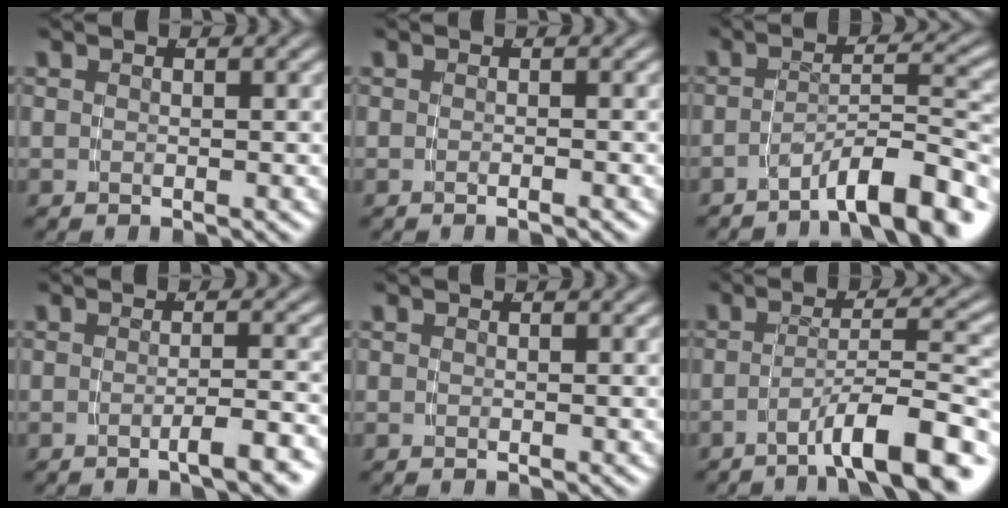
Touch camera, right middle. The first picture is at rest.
{"total": 0.6, "force": [-0.5, -0.3, 0.1], "torque": [-0.002, 0.005, -0.012]}
{"total": 6.7, "force": [-5.0, 1.1, 4.2], "torque": [-0.045, -0.002, -0.076]}
{"total": 2.6, "force": [-1.9, -0.3, 1.8], "torque": [-0.022, 0.005, -0.034]}
{"total": 0.0}
{"total": 6.5, "force": [-4.2, 0.5, 5.0], "torque": [-0.069, 0.001, -0.064]}